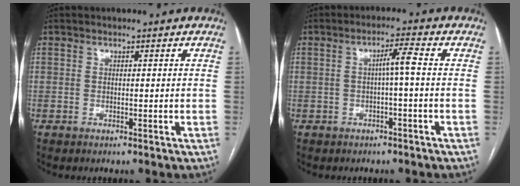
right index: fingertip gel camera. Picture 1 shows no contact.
{"total": 3.2, "force": [-0.3, -0.1, 3.2], "torque": [-0.053, 0.013, -0.002]}